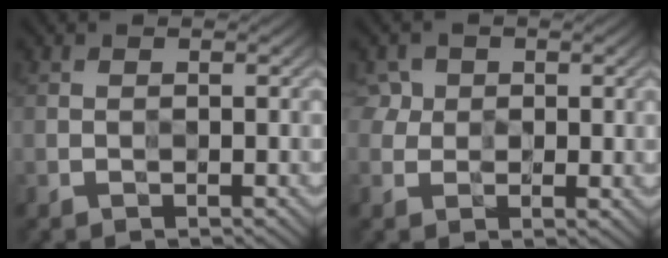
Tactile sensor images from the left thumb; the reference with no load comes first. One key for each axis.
{"total": 3.1, "fx": 1.3, "fy": 2.6, "fz": 1.0, "tx": -0.034, "ty": 0.005, "tz": 0.014}